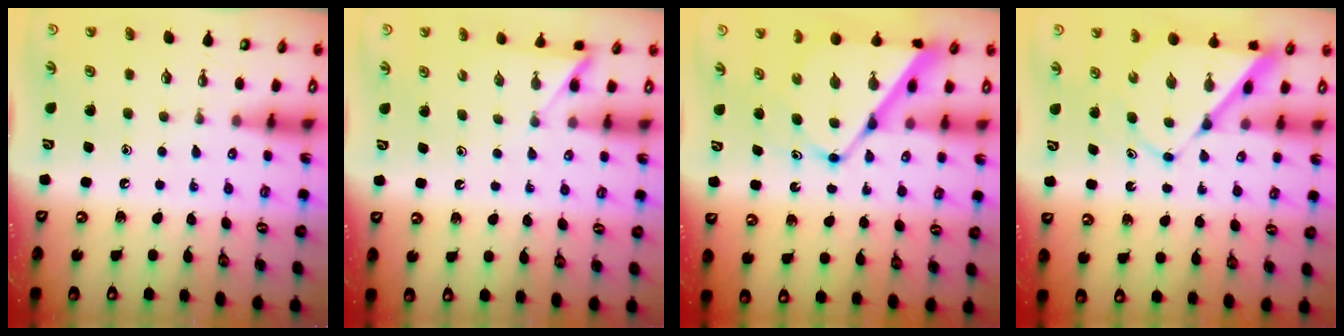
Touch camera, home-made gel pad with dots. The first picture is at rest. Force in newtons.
{"total": 4.5, "press": 4.5, "slide": 0.2}
{"total": 11.8, "press": 11.8, "slide": 0.8}
{"total": 7.5, "press": 7.4, "slide": 0.5}